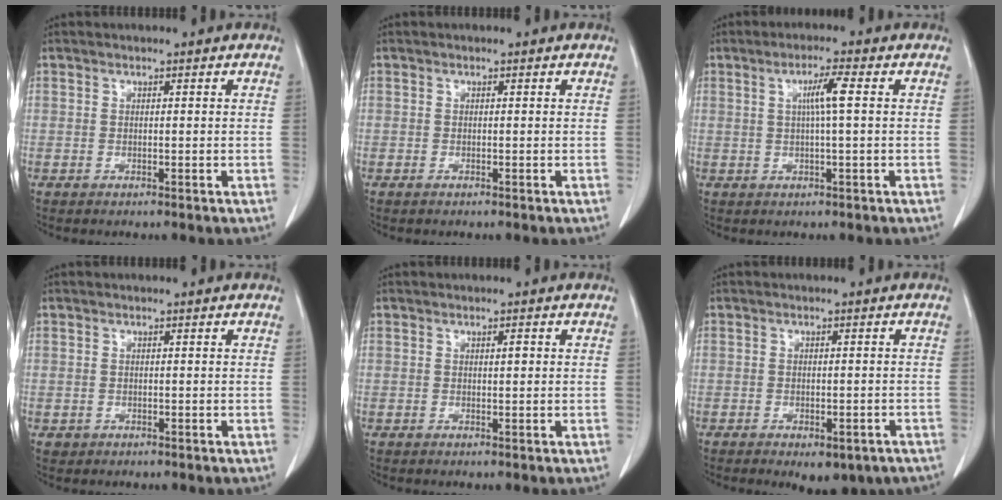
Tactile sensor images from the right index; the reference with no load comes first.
{"total": 0.0}
{"total": 4.0, "force": [0.7, -0.4, 3.9], "torque": [-0.071, 0.003, 0.013]}
{"total": 0.9, "force": [-0.3, 0.8, 0.1], "torque": [-0.003, 0.004, -0.003]}
{"total": 0.8, "force": [0.2, 0.2, 0.8], "torque": [-0.013, 0.001, 0.003]}
{"total": 7.5, "force": [-5.3, 3.3, 4.1], "torque": [-0.036, 0.005, -0.066]}